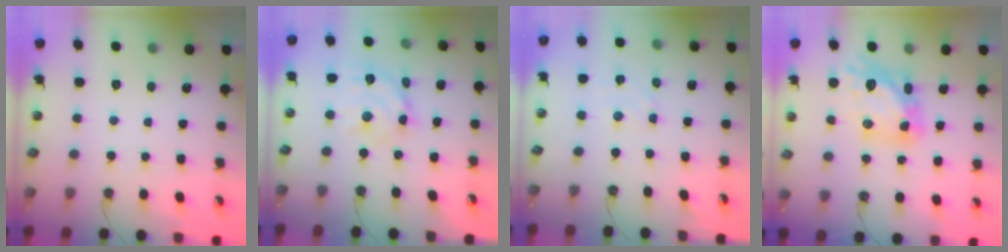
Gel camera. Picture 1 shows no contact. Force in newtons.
{"total": 12.6, "press": 12.5, "slide": 1.0}
{"total": 3.6, "press": 3.6, "slide": 0.6}
{"total": 11.3, "press": 11.3, "slide": 1.0}